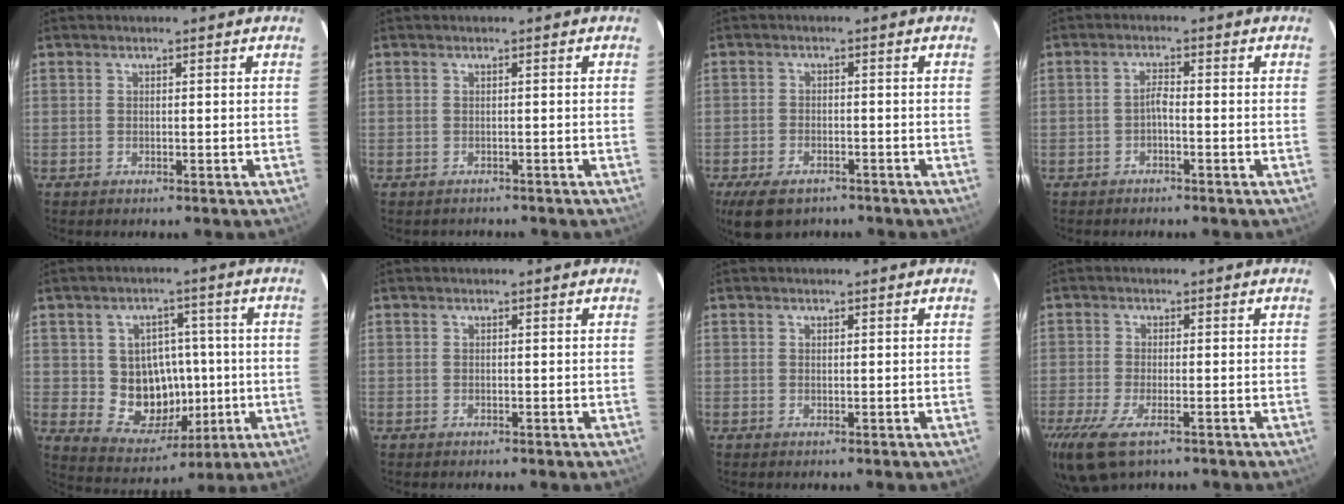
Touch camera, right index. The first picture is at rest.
{"total": 1.3, "force": [-1.2, 0.6, -0.1], "torque": [-0.001, 0.004, -0.013]}
{"total": 7.8, "force": [-5.5, 3.9, 4.0], "torque": [-0.098, -0.014, -0.090]}
{"total": 1.6, "force": [-1.0, 0.2, 1.2], "torque": [-0.025, 0.007, -0.020]}
{"total": 11.5, "force": [-0.7, 10.3, 5.2], "torque": [-0.100, 0.009, 0.009]}
{"total": 0.0}
{"total": 0.0}
{"total": 9.5, "force": [-6.2, 3.2, 6.5], "torque": [-0.155, -0.034, -0.112]}